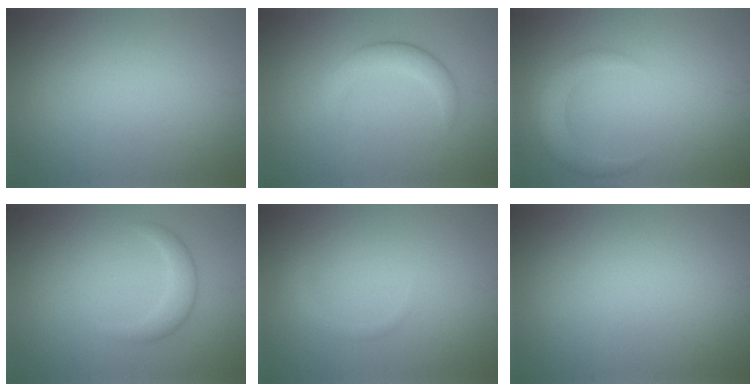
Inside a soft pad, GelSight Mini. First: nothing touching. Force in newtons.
{"total": 2.8, "press": 2.8, "slide": 0.2}
{"total": 2.9, "press": 2.9, "slide": 0.2}
{"total": 2.0, "press": 2.0, "slide": 0.1}
{"total": 1.0, "press": 1.0, "slide": 0.1}
{"total": 0.0}